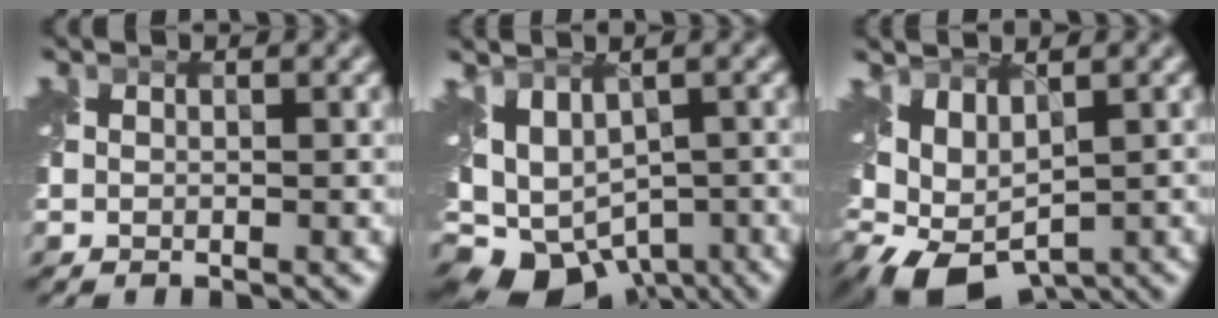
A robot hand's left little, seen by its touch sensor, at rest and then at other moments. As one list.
[{"total": 9.4, "force": [-4.9, 5.7, 5.7], "torque": [-0.101, -0.026, -0.049]}, {"total": 6.9, "force": [0.2, 4.3, 5.4], "torque": [-0.112, -0.015, 0.016]}]